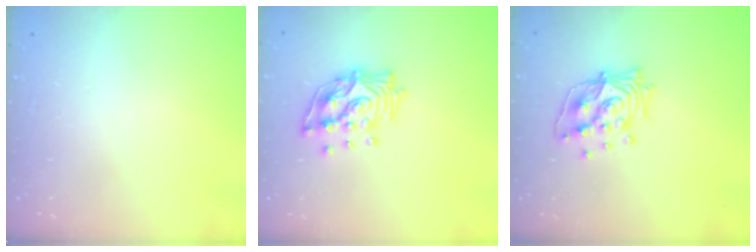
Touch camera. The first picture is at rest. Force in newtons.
{"total": 14.2, "press": 14.1, "slide": 1.9}
{"total": 14.4, "press": 14.4, "slide": 1.1}